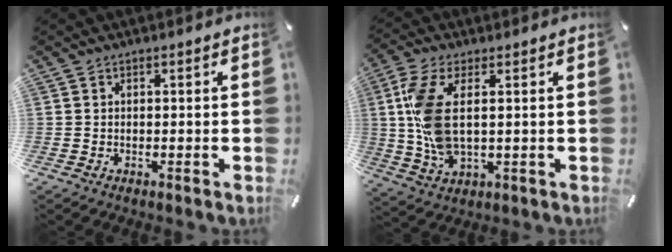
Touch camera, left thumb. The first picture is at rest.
{"total": 10.7, "force": [1.3, 4.8, 9.5], "torque": [-0.222, -0.014, 0.022]}